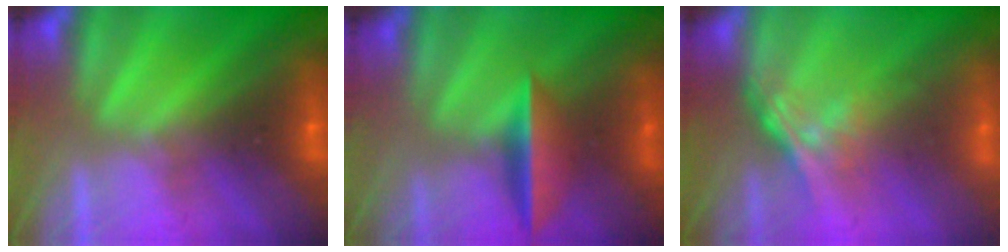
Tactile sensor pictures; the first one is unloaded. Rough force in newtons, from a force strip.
{"total": 1.2}
{"total": 1.4}